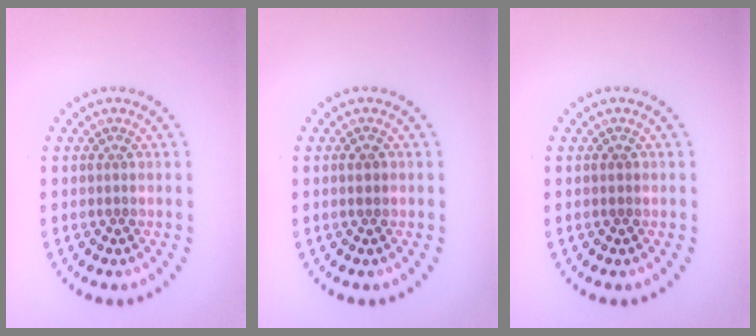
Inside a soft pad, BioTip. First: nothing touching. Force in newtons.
{"total": 0.9, "press": 0.8, "slide": 0.3}
{"total": 0.5, "press": 0.5, "slide": 0.2}